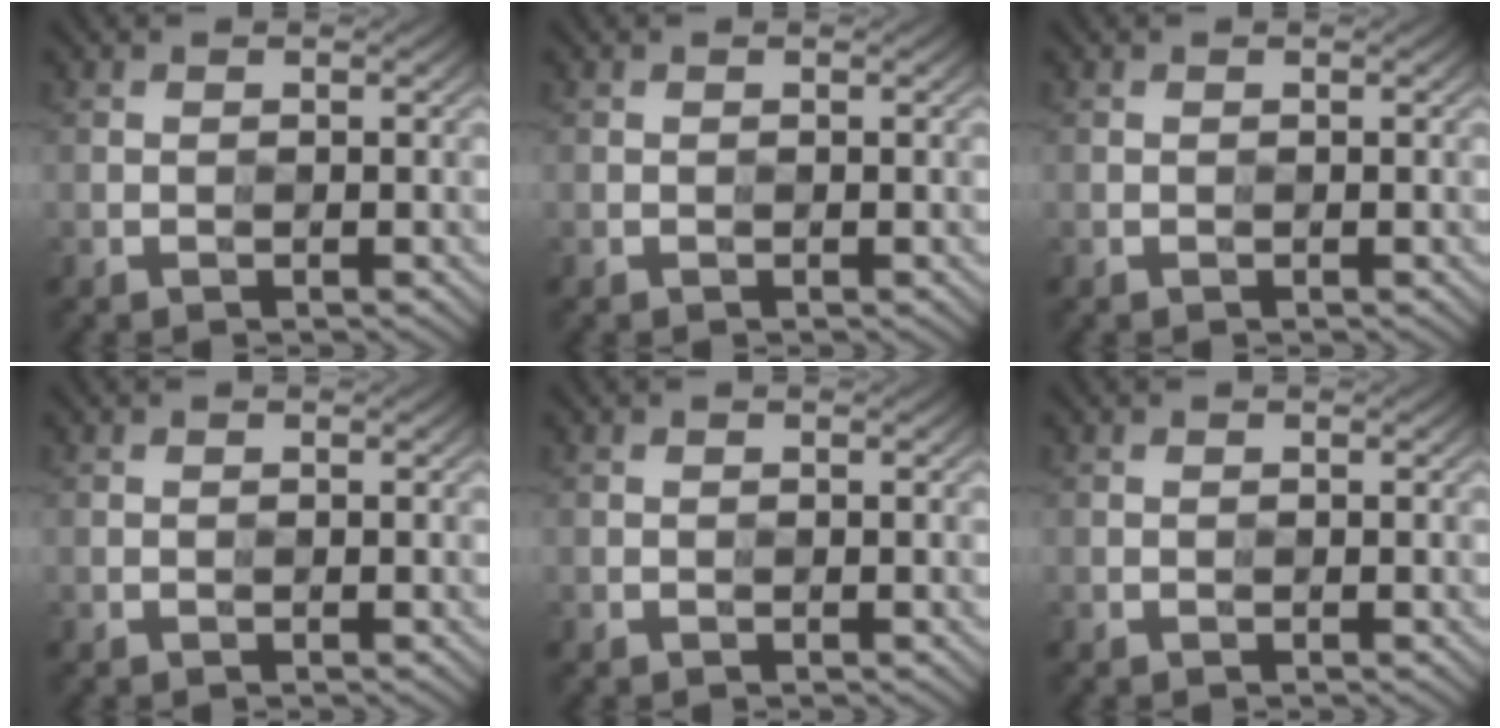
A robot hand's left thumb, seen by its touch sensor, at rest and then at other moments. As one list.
[{"total": 0.0}, {"total": 0.0}, {"total": 0.0}, {"total": 0.0}, {"total": 0.0}]